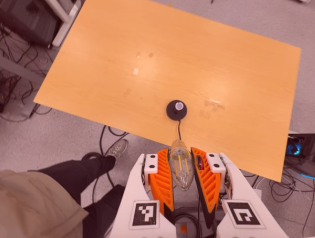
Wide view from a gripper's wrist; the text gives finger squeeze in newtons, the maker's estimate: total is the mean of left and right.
{"total": 19.8, "left": 22.3, "right": 17.2}